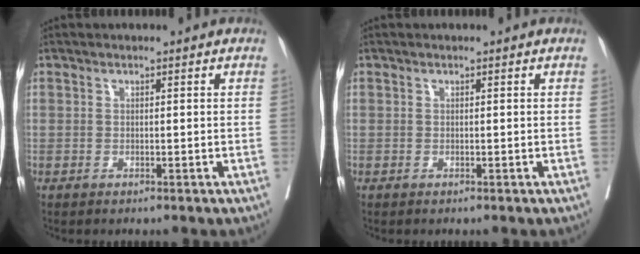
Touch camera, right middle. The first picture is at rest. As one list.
[{"total": 0.0}]